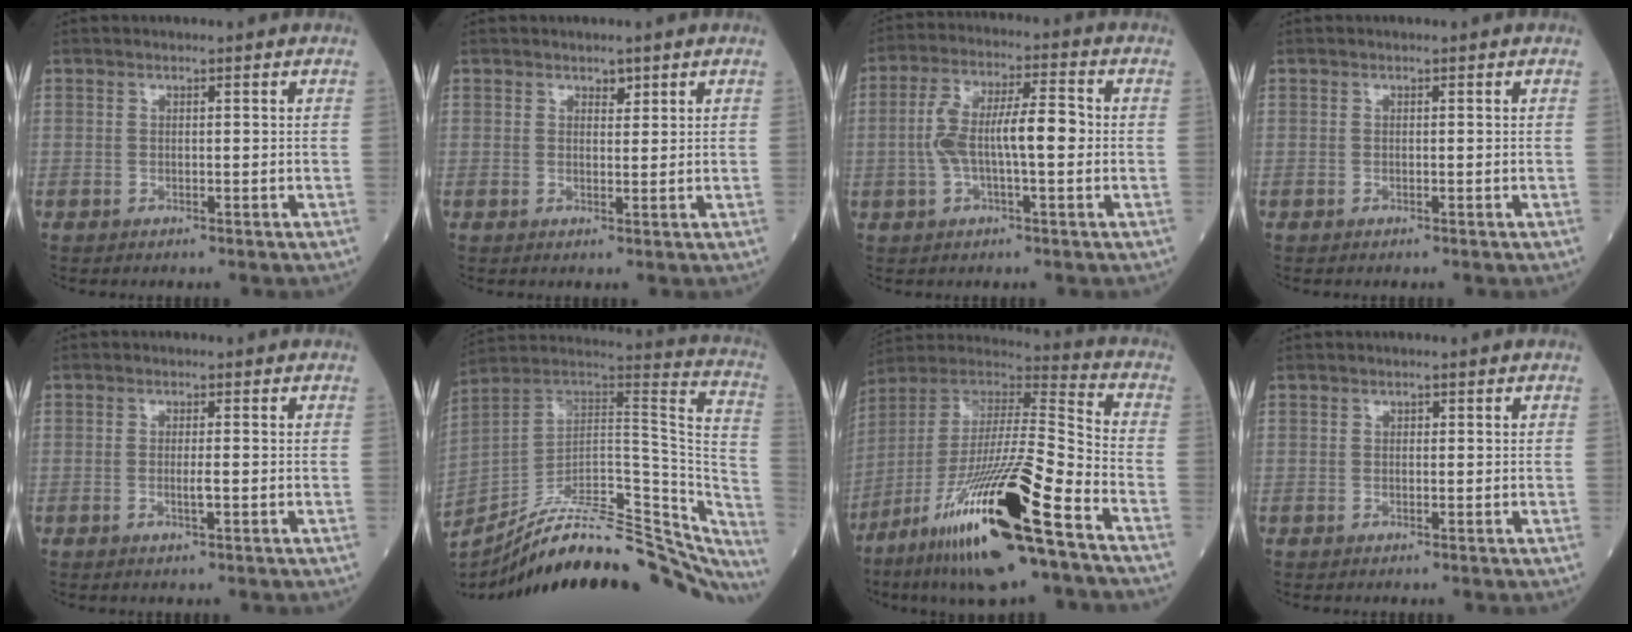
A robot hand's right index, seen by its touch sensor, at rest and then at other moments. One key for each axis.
{"total": 2.0, "fx": 1.2, "fy": 1.1, "fz": 1.0, "tx": -0.024, "ty": 0.005, "tz": 0.024}
{"total": 10.5, "fx": -0.6, "fy": 2.9, "fz": 10.0, "tx": -0.200, "ty": 0.029, "tz": -0.010}
{"total": 0.0}
{"total": 2.1, "fx": -0.6, "fy": 0.4, "fz": 2.0, "tx": -0.042, "ty": -0.001, "tz": -0.009}
{"total": 37.6, "fx": -30.9, "fy": 9.9, "fz": 19.1, "tx": -0.252, "ty": -0.015, "tz": -0.430}
{"total": 27.6, "fx": -15.0, "fy": 3.5, "fz": 22.9, "tx": -0.438, "ty": -0.057, "tz": -0.274}
{"total": 0.7, "fx": 0.1, "fy": 0.5, "fz": 0.4, "tx": -0.018, "ty": 0.007, "tz": 0.003}